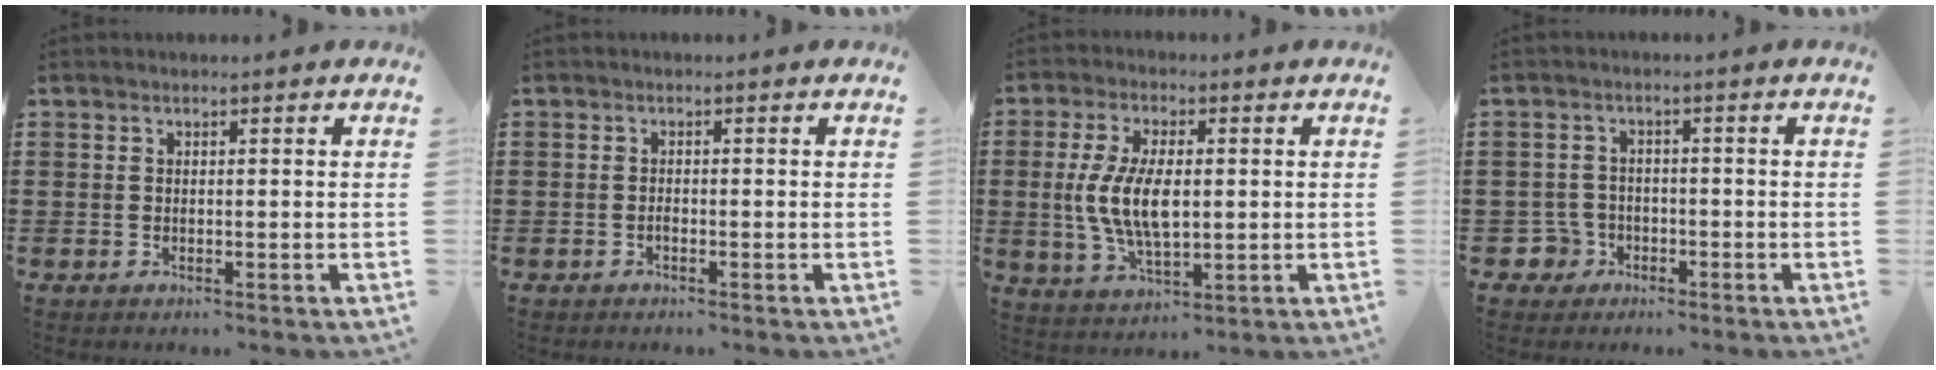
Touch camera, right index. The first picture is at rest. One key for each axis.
{"total": 0.6, "fx": -0.5, "fy": 0.0, "fz": 0.4, "tx": -0.011, "ty": -0.006, "tz": -0.007}
{"total": 8.7, "fx": 0.1, "fy": 3.9, "fz": 7.8, "tx": -0.171, "ty": 0.001, "tz": -0.004}
{"total": 3.7, "fx": -2.1, "fy": 2.8, "fz": 1.1, "tx": -0.047, "ty": -0.002, "tz": -0.050}